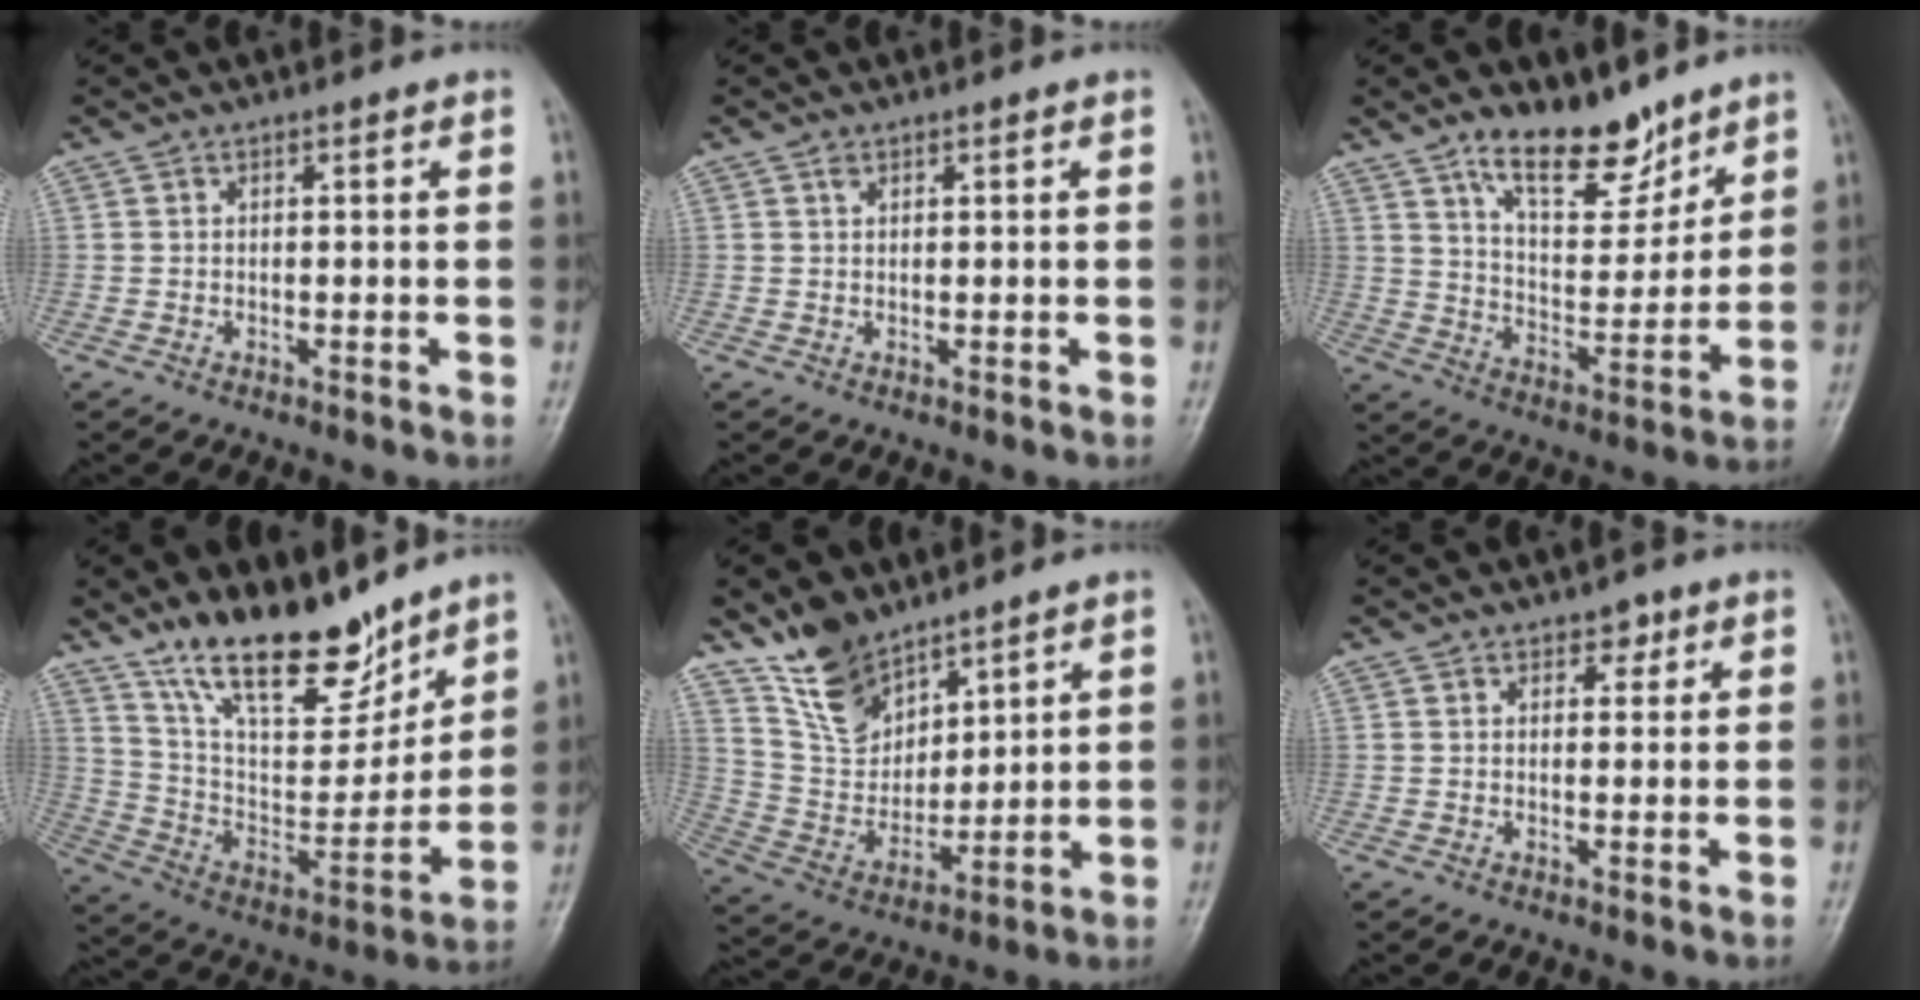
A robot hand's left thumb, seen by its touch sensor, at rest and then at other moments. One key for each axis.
{"total": 0.9, "fx": 0.6, "fy": 0.5, "fz": 0.4, "tx": -0.005, "ty": -0.001, "tz": 0.010}
{"total": 13.8, "fx": 9.8, "fy": 6.1, "fz": 7.5, "tx": -0.083, "ty": -0.075, "tz": 0.174}
{"total": 19.9, "fx": 14.8, "fy": 7.4, "fz": 11.1, "tx": -0.138, "ty": -0.083, "tz": 0.265}
{"total": 11.7, "fx": 8.9, "fy": 6.1, "fz": 4.7, "tx": -0.059, "ty": -0.058, "tz": 0.185}
{"total": 2.4, "fx": 1.4, "fy": 1.6, "fz": 1.1, "tx": 0.003, "ty": -0.005, "tz": 0.016}